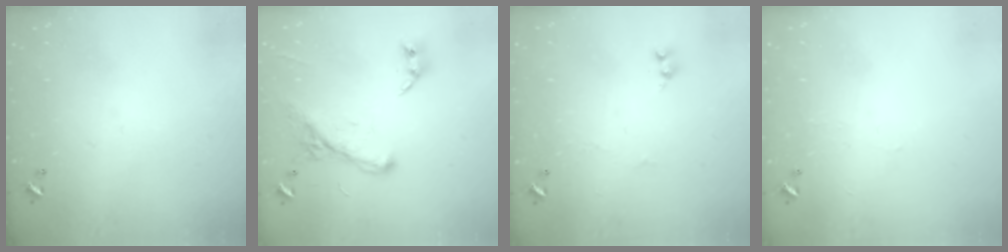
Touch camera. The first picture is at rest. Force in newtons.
{"total": 2.2, "press": 2.2, "slide": 0.1}
{"total": 1.6, "press": 1.6, "slide": 0.2}
{"total": 2.3, "press": 2.3, "slide": 0.4}